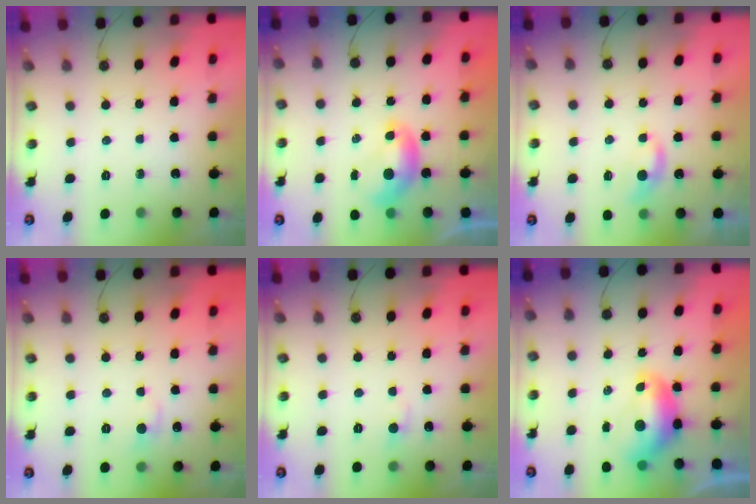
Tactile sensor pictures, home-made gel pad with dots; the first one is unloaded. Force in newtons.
{"total": 0.0}
{"total": 0.9, "press": 0.8, "slide": 0.5}
{"total": 0.9, "press": 0.5, "slide": 0.7}
{"total": 0.7, "press": 0.2, "slide": 0.7}
{"total": 1.7, "press": 1.6, "slide": 0.5}